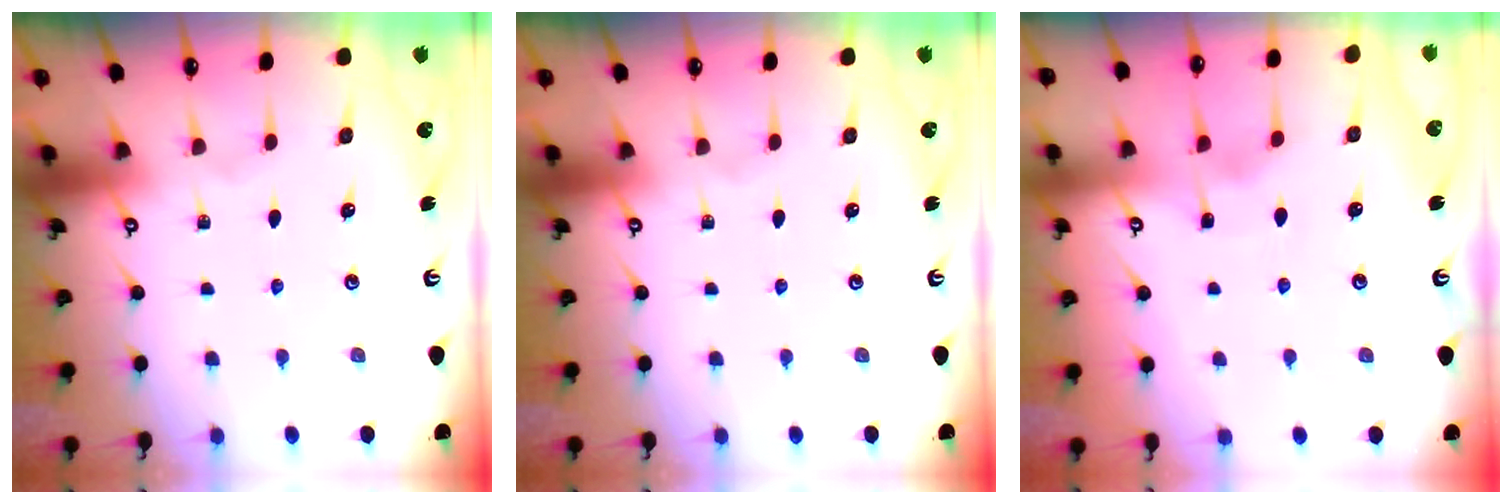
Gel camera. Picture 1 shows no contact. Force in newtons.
{"total": 0.0}
{"total": 2.8, "press": 2.8, "slide": 0.4}